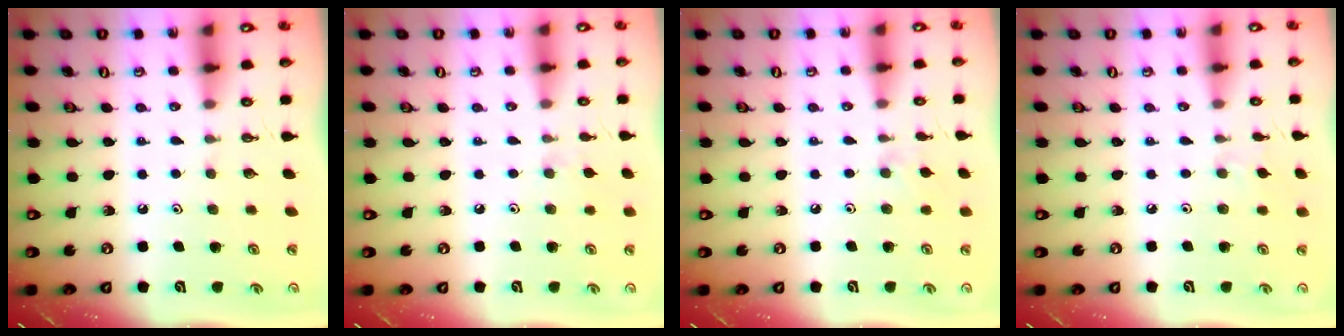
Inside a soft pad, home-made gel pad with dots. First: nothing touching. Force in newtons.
{"total": 4.9, "press": 4.8, "slide": 0.6}
{"total": 4.6, "press": 4.5, "slide": 0.8}
{"total": 2.6, "press": 2.6, "slide": 0.5}